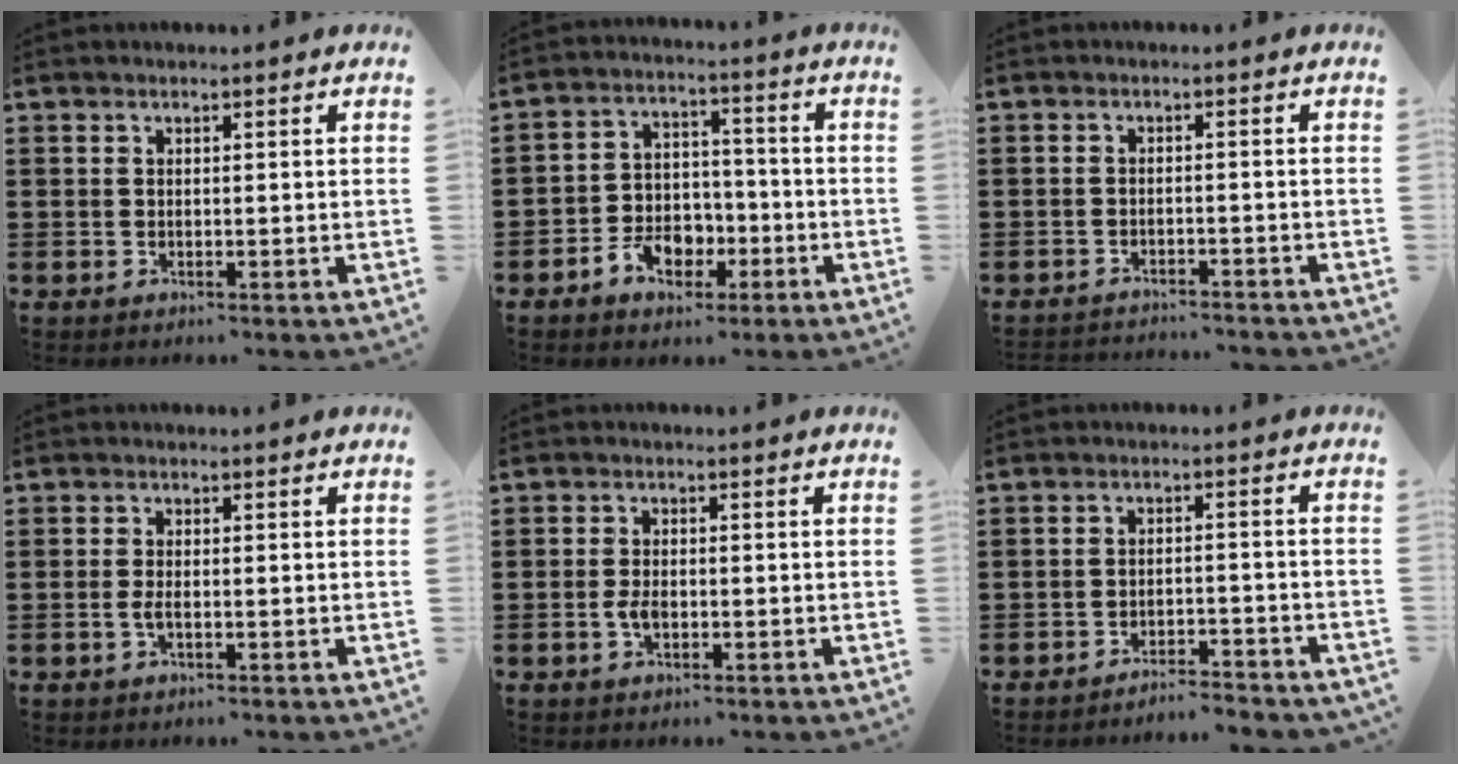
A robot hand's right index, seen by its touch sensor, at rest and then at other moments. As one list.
[{"total": 6.2, "force": [-3.0, 4.6, 2.9], "torque": [-0.061, 0.016, -0.051]}, {"total": 2.1, "force": [-2.1, 0.1, -0.1], "torque": [-0.006, 0.000, -0.045]}, {"total": 1.5, "force": [-0.4, 0.2, 1.4], "torque": [-0.036, -0.008, -0.009]}, {"total": 2.3, "force": [-0.7, 1.0, 1.9], "torque": [-0.045, -0.005, -0.013]}, {"total": 3.3, "force": [-3.3, 0.1, 0.3], "torque": [-0.010, 0.000, -0.069]}]